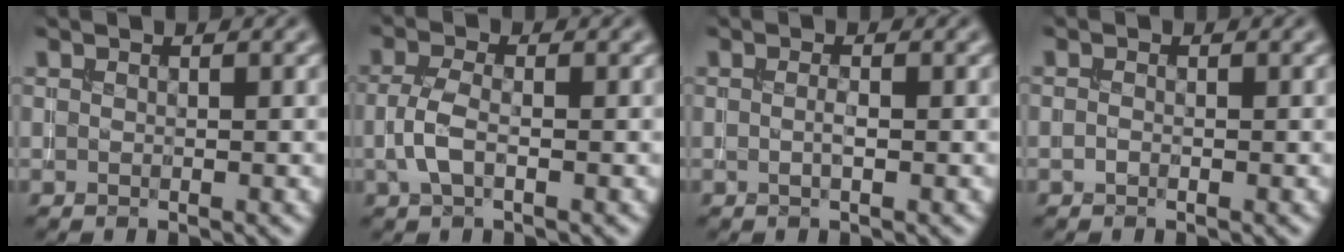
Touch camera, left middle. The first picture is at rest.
{"total": 2.6, "force": [-0.7, 1.2, 2.3], "torque": [-0.052, 0.004, -0.021]}
{"total": 1.0, "force": [-0.1, 0.2, 1.0], "torque": [-0.019, -0.002, -0.002]}
{"total": 0.5, "force": [-0.3, 0.2, 0.3], "torque": [-0.007, -0.002, -0.007]}